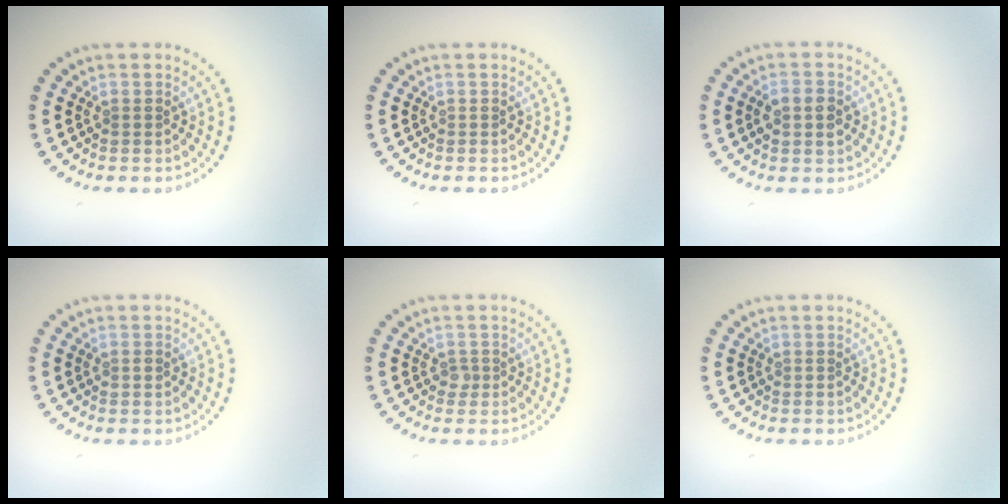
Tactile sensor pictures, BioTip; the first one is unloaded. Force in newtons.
{"total": 0.0}
{"total": 3.0, "press": 3.0, "slide": 0.2}
{"total": 0.8, "press": 0.8, "slide": 0.2}
{"total": 0.7, "press": 0.6, "slide": 0.5}
{"total": 0.0}